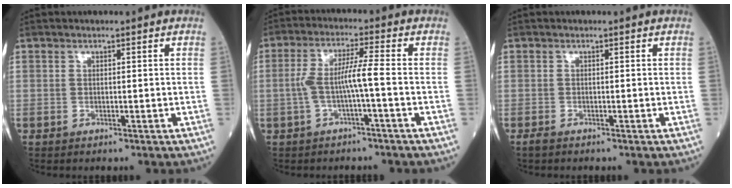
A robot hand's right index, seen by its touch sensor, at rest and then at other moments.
{"total": 5.9, "force": [-1.3, -0.2, 5.8], "torque": [-0.118, 0.019, -0.023]}
{"total": 0.9, "force": [-0.7, 0.2, 0.4], "torque": [-0.015, -0.003, -0.015]}